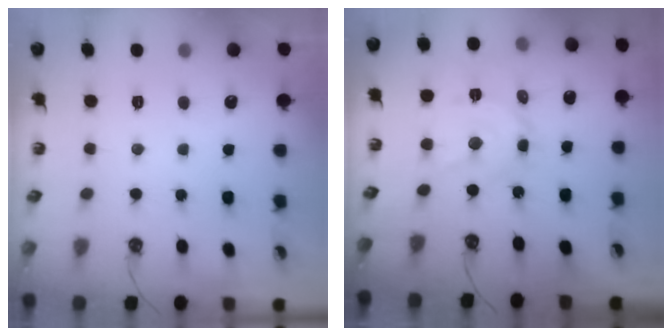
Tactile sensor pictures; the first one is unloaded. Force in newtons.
{"total": 11.2, "press": 11.2, "slide": 0.8}